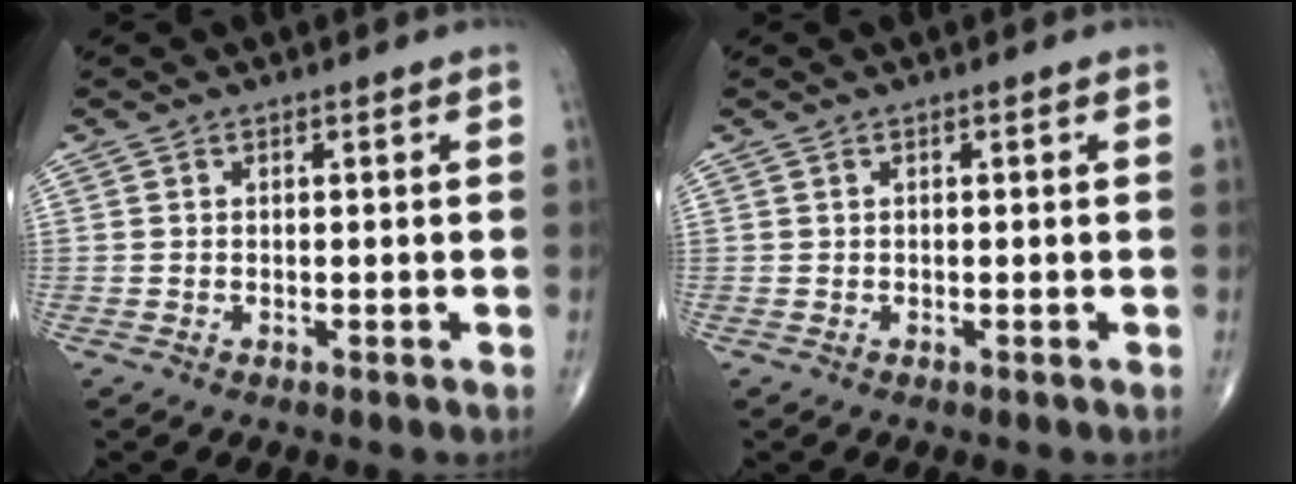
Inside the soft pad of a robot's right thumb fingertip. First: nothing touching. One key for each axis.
{"total": 0.0}